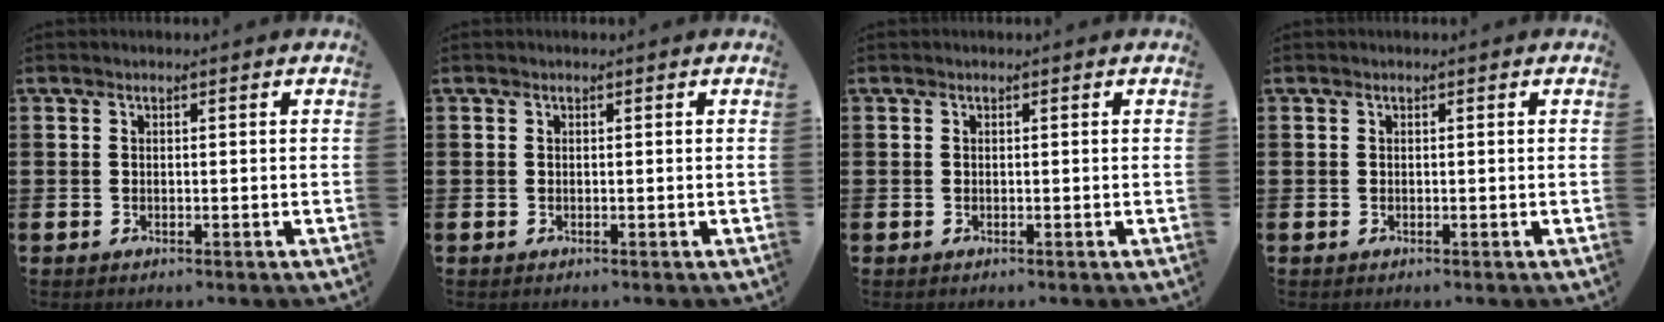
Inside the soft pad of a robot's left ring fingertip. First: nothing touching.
{"total": 0.0}
{"total": 0.0}
{"total": 0.0}